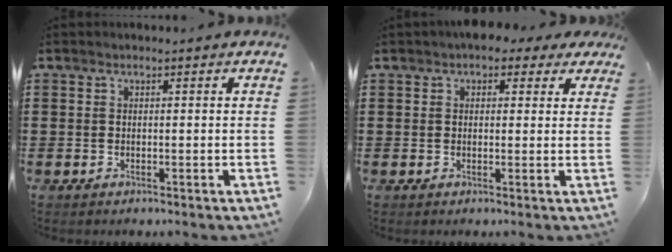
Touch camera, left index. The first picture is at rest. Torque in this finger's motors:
{"motor_torque": [2.14, 0.00, 0.97, 0.12]}